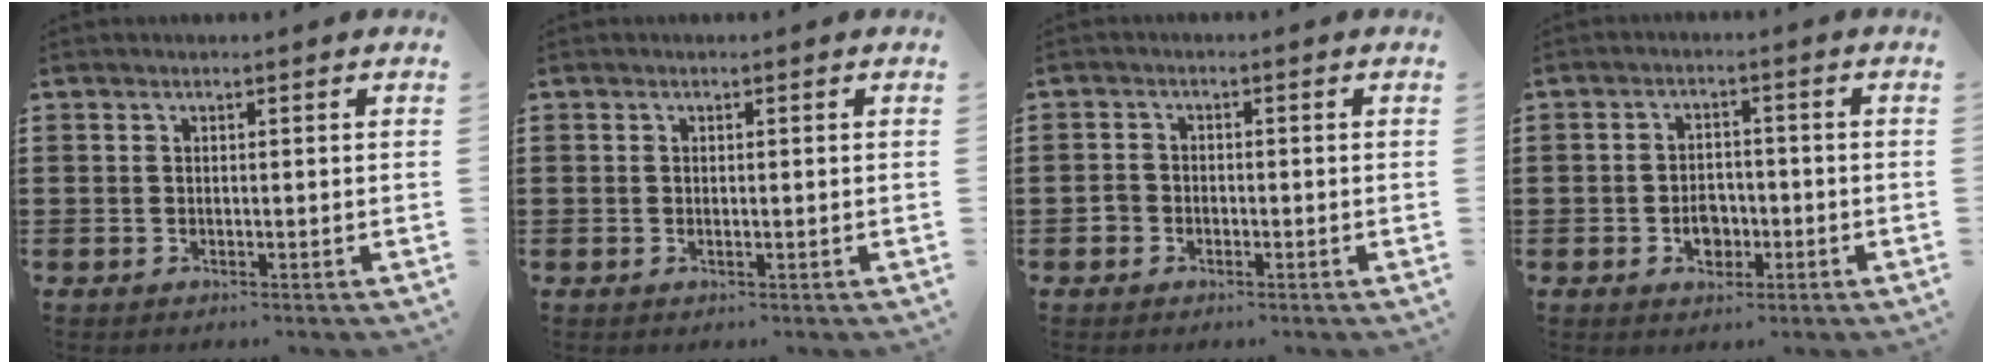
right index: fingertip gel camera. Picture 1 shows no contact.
{"total": 0.0}
{"total": 1.8, "force": [-0.9, 1.4, 0.6], "torque": [-0.022, 0.000, -0.021]}
{"total": 3.7, "force": [-1.2, 2.7, 2.2], "torque": [-0.028, -0.003, -0.026]}